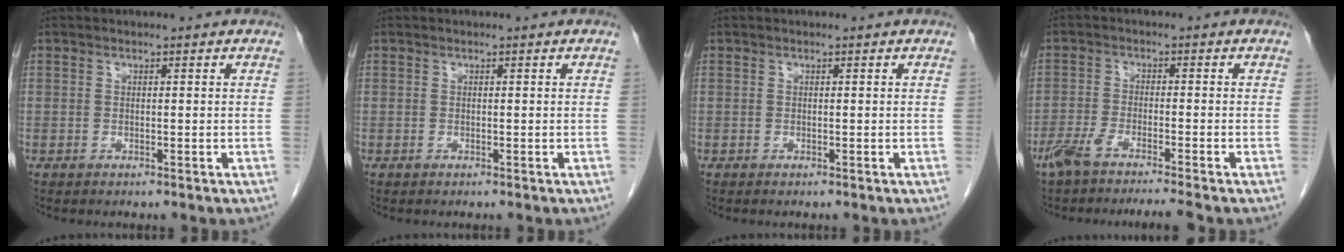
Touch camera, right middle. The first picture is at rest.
{"total": 0.0}
{"total": 0.0}
{"total": 7.0, "force": [-5.7, -0.2, 4.1], "torque": [-0.068, -0.010, -0.097]}